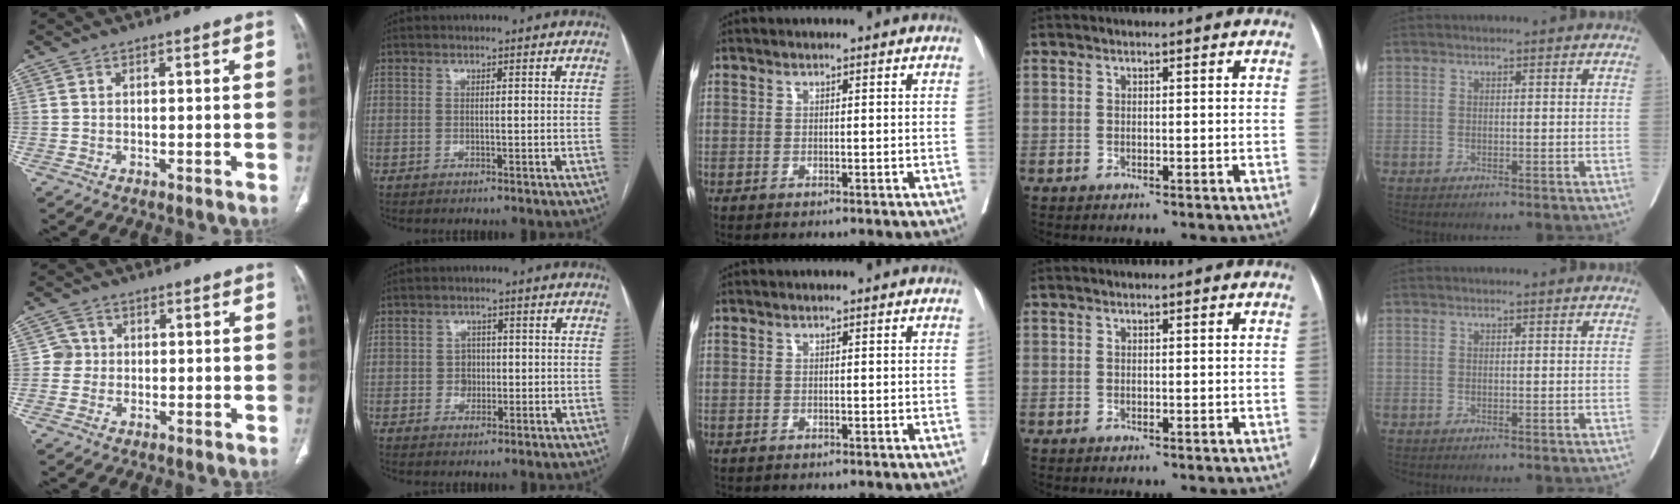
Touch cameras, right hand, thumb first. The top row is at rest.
{"thumb": {"total": 2.6, "force": [0.0, 2.6, 0.2], "torque": [0.018, 0.009, -0.007]}, "index": {"total": 2.5, "force": [-0.2, 2.3, 0.9], "torque": [-0.009, 0.007, 0.001]}}